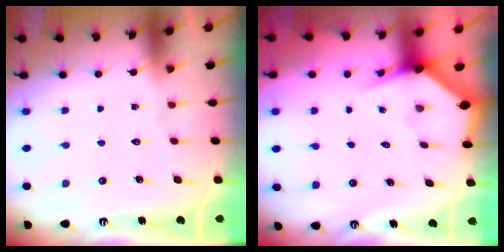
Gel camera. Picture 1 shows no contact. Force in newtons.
{"total": 2.7, "press": 2.7, "slide": 0.1}